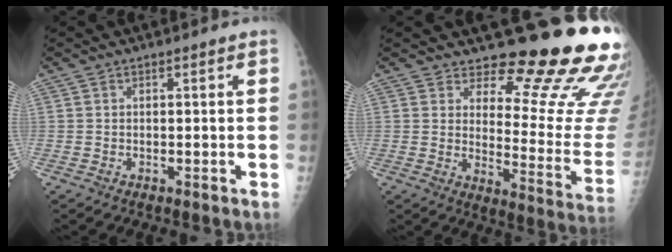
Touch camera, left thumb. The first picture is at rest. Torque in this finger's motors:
{"motor_torque": [0.36, 0.70, 0.80, -1.62, 0.06]}